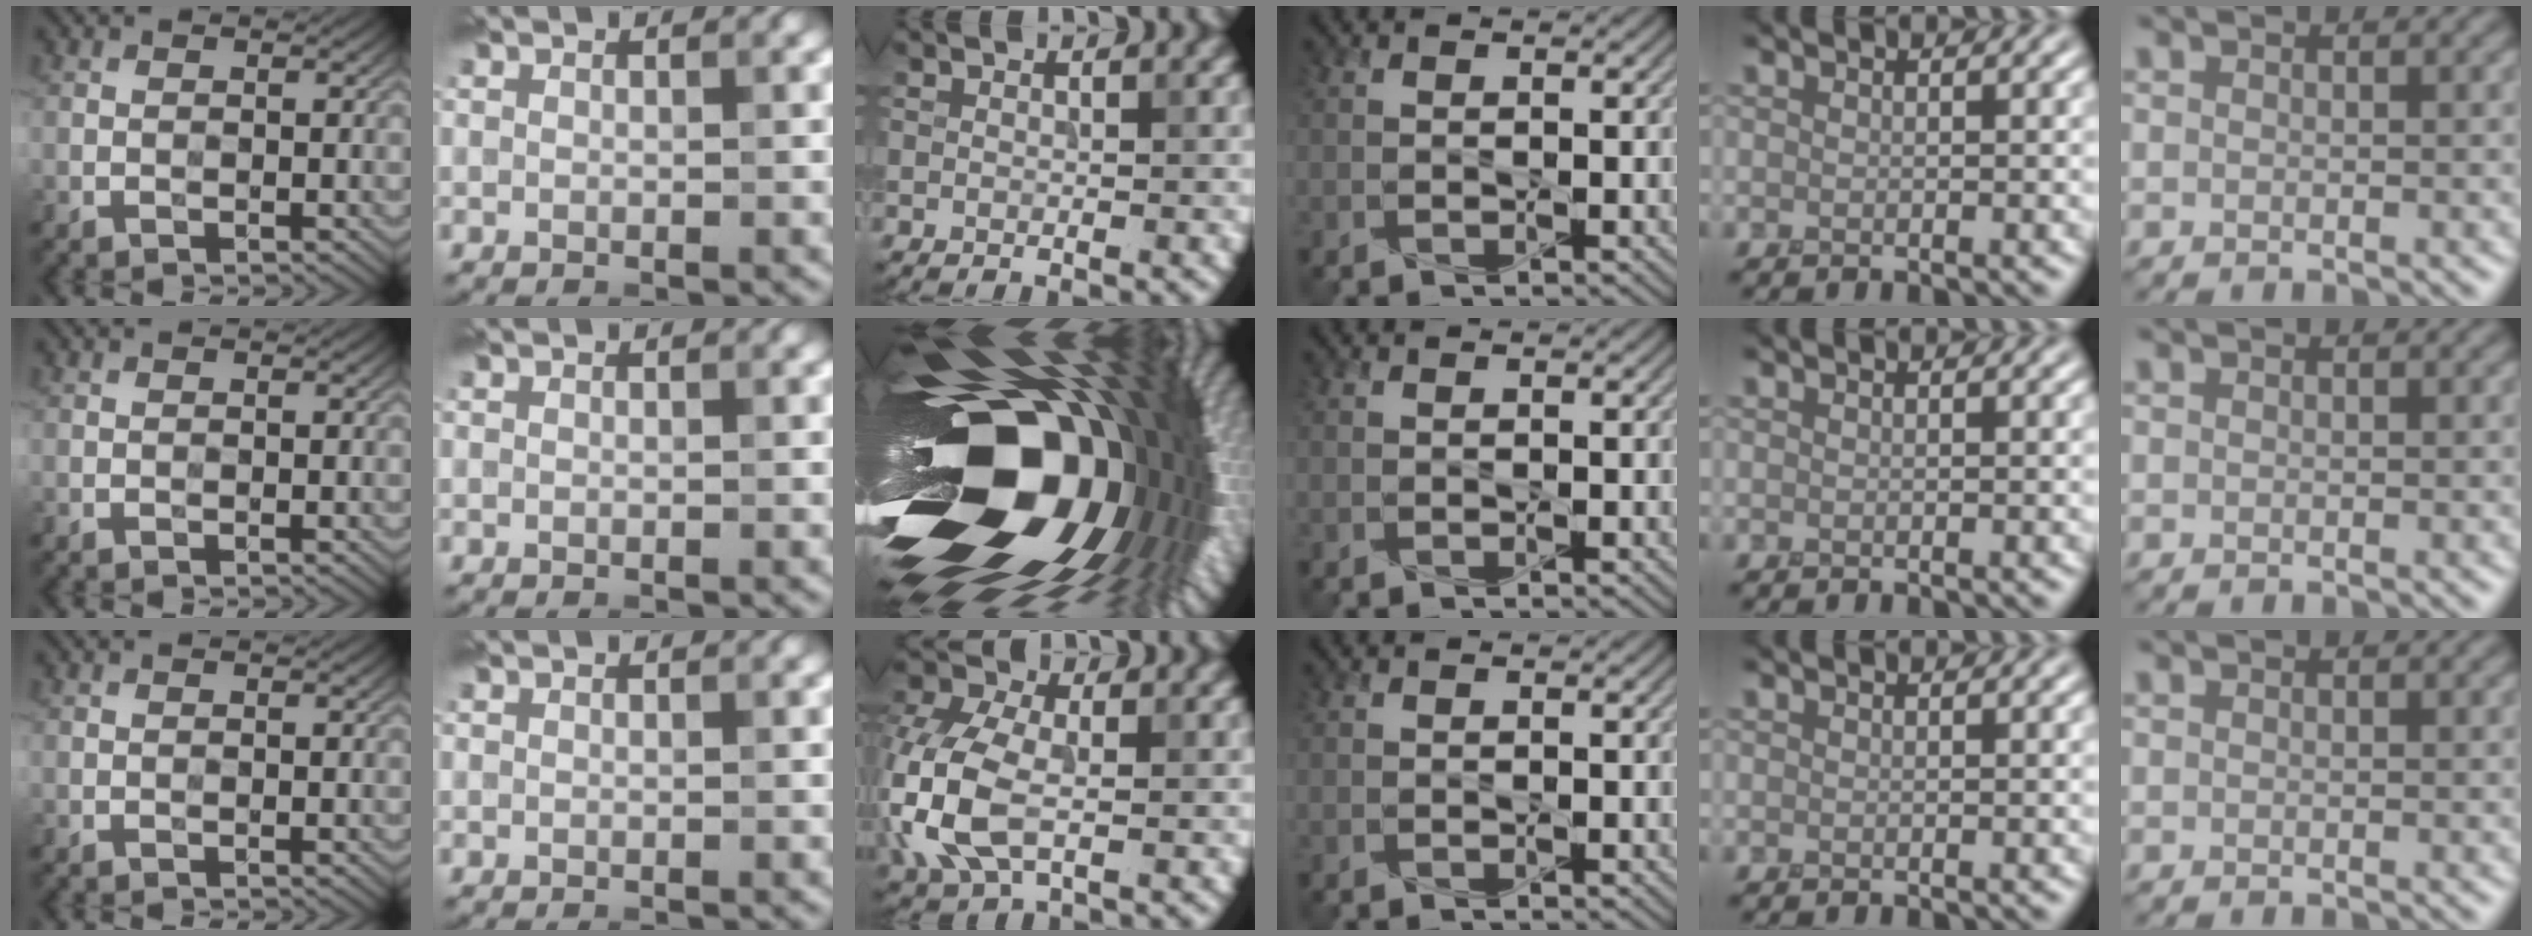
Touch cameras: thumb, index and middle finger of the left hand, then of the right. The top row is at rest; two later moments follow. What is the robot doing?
{"motion": "press", "object": "stapler"}